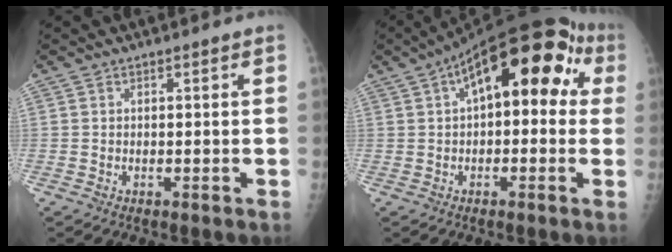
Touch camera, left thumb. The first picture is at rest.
{"total": 17.4, "force": [4.7, 8.5, 14.5], "torque": [-0.171, 0.049, 0.055]}